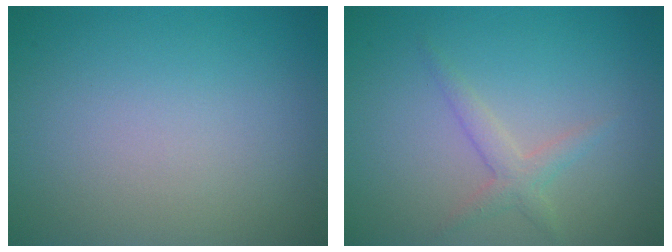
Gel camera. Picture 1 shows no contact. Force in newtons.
{"total": 1.8, "press": 1.8, "slide": 0.1}